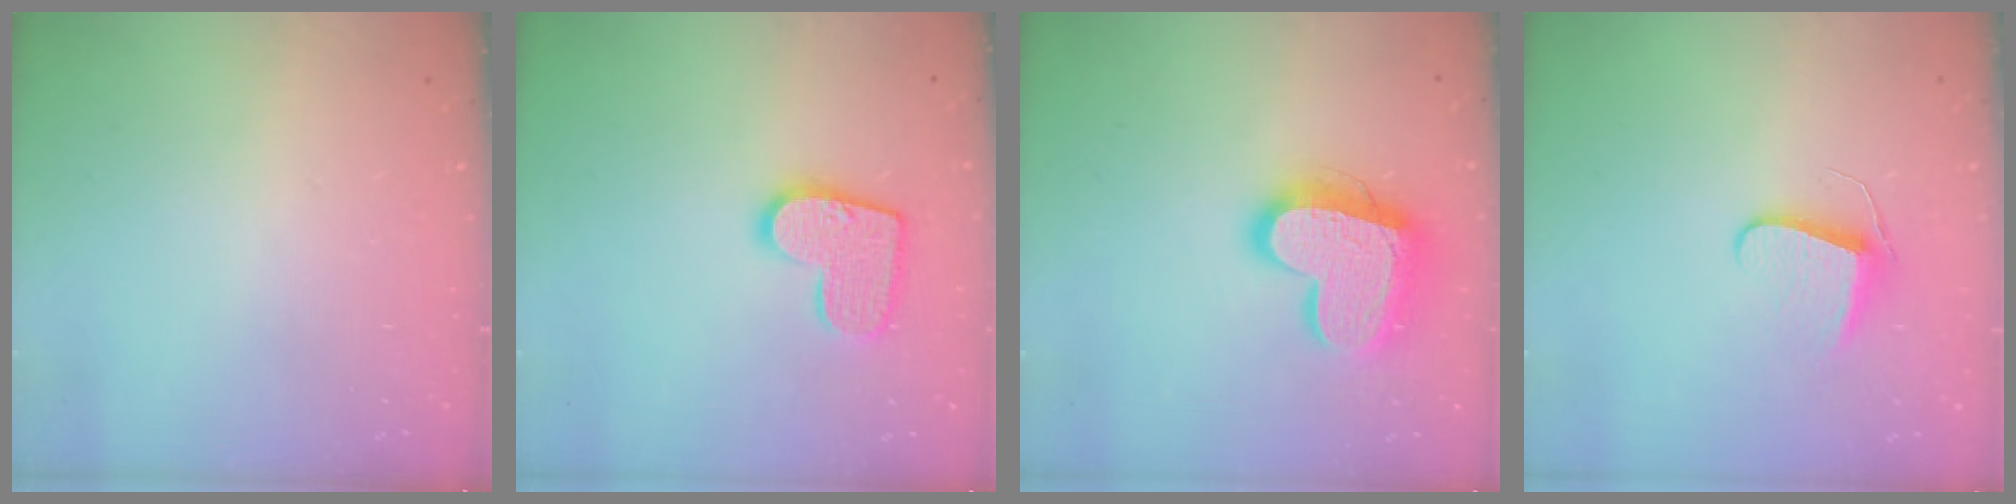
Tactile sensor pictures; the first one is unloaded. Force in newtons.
{"total": 12.9, "press": 12.9, "slide": 0.8}
{"total": 18.7, "press": 18.6, "slide": 1.6}
{"total": 7.3, "press": 7.2, "slide": 0.6}